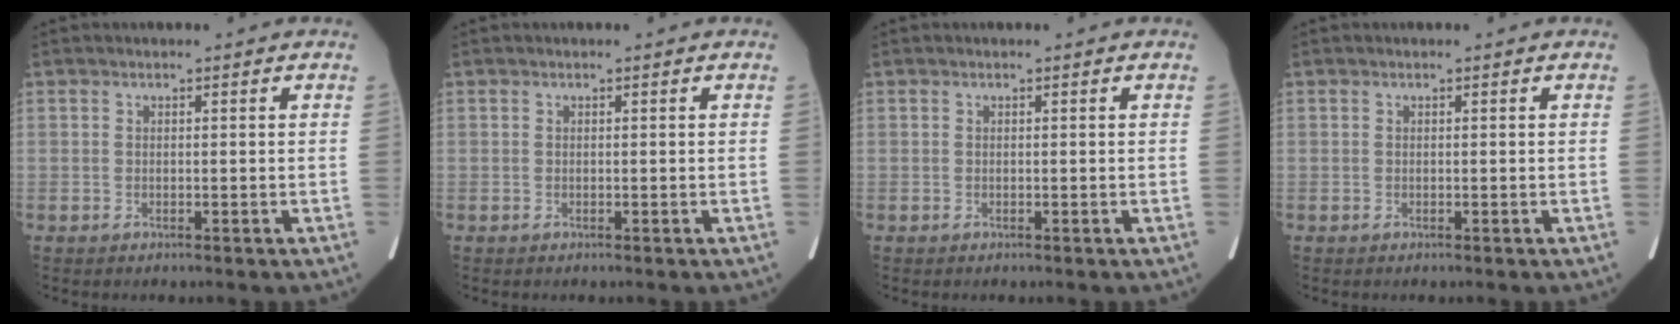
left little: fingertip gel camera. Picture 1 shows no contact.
{"total": 0.0}
{"total": 0.0}
{"total": 0.0}